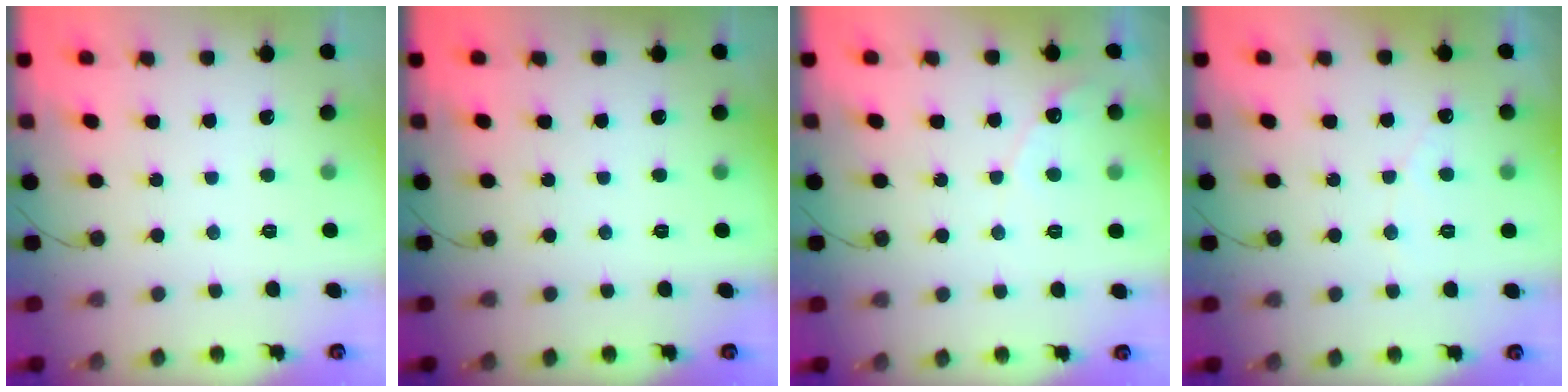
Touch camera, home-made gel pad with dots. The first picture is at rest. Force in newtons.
{"total": 0.0}
{"total": 4.1, "press": 4.1, "slide": 0.3}
{"total": 2.8, "press": 2.8, "slide": 0.2}